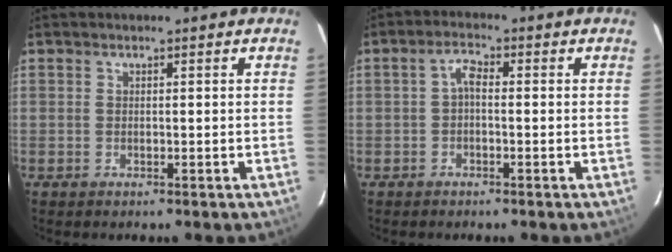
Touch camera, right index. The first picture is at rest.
{"total": 2.1, "force": [-0.5, 0.6, 1.9], "torque": [-0.040, 0.008, -0.011]}